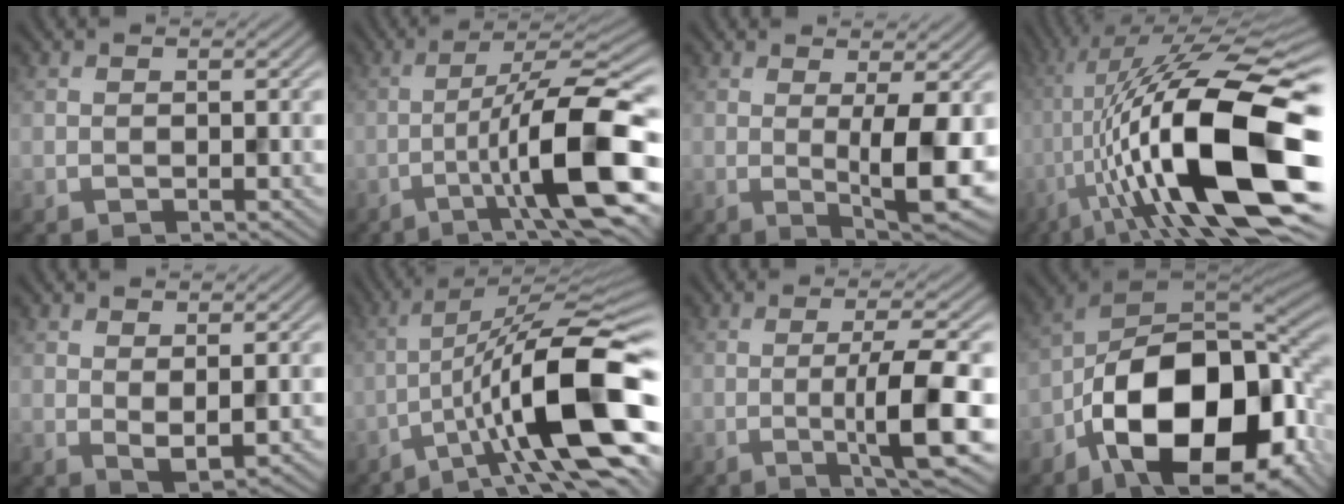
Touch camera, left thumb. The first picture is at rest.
{"total": 12.8, "force": [-4.2, 2.1, 11.9], "torque": [-0.182, 0.013, -0.075]}
{"total": 7.7, "force": [0.0, 1.7, 7.5], "torque": [-0.117, -0.005, 0.003]}
{"total": 20.3, "force": [-3.9, 5.8, 19.1], "torque": [-0.334, 0.015, -0.060]}
{"total": 2.4, "force": [1.0, 0.8, 2.0], "torque": [-0.043, -0.009, 0.023]}
{"total": 16.8, "force": [-5.7, 4.0, 15.2], "torque": [-0.237, 0.009, -0.090]}
{"total": 8.3, "force": [-1.7, 1.1, 8.1], "torque": [-0.132, 0.009, -0.030]}
{"total": 20.8, "force": [-8.1, 11.7, 15.2], "torque": [-0.256, -0.045, -0.121]}